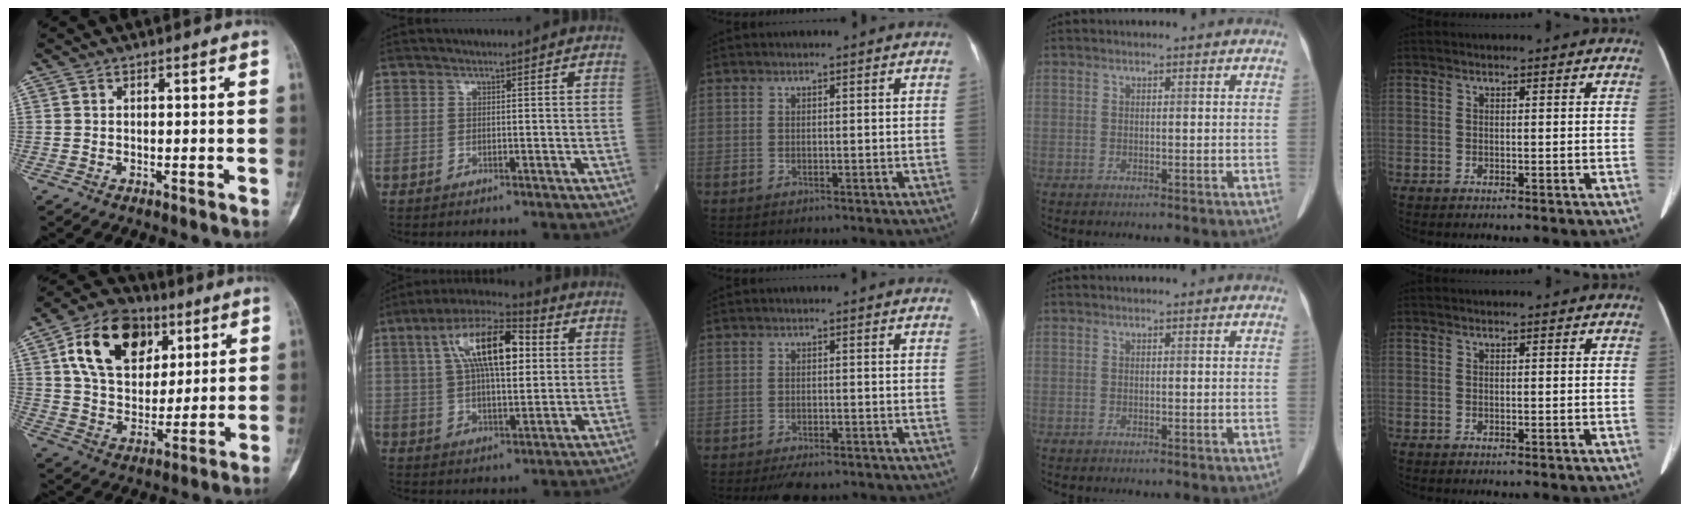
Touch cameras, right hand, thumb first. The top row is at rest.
{"thumb": {"total": 18.8, "force": [7.6, 12.5, 11.8], "torque": [-0.167, -0.016, 0.132]}, "index": {"total": 14.8, "force": [4.0, 4.9, 13.4], "torque": [-0.244, 0.029, 0.065]}, "middle": {"total": 5.9, "force": [-5.0, 1.9, 2.6], "torque": [-0.032, -0.006, -0.068]}}